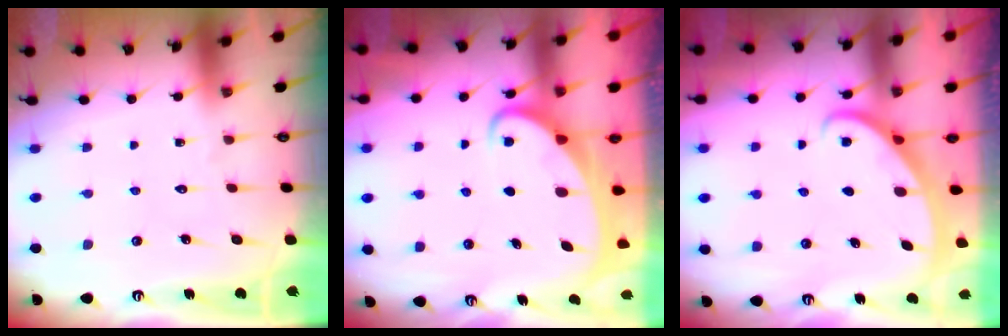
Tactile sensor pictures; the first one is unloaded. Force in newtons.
{"total": 3.1, "press": 3.0, "slide": 0.4}
{"total": 3.0, "press": 3.0, "slide": 0.1}